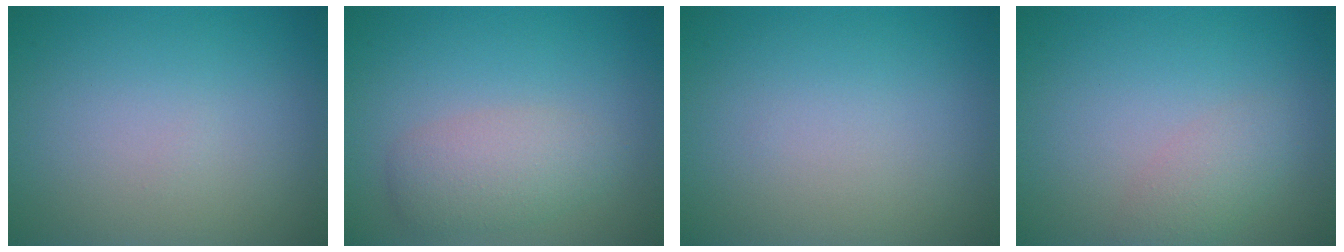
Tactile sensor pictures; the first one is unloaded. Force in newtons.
{"total": 3.1, "press": 3.1, "slide": 0.1}
{"total": 0.0}
{"total": 2.0, "press": 2.0, "slide": 0.1}